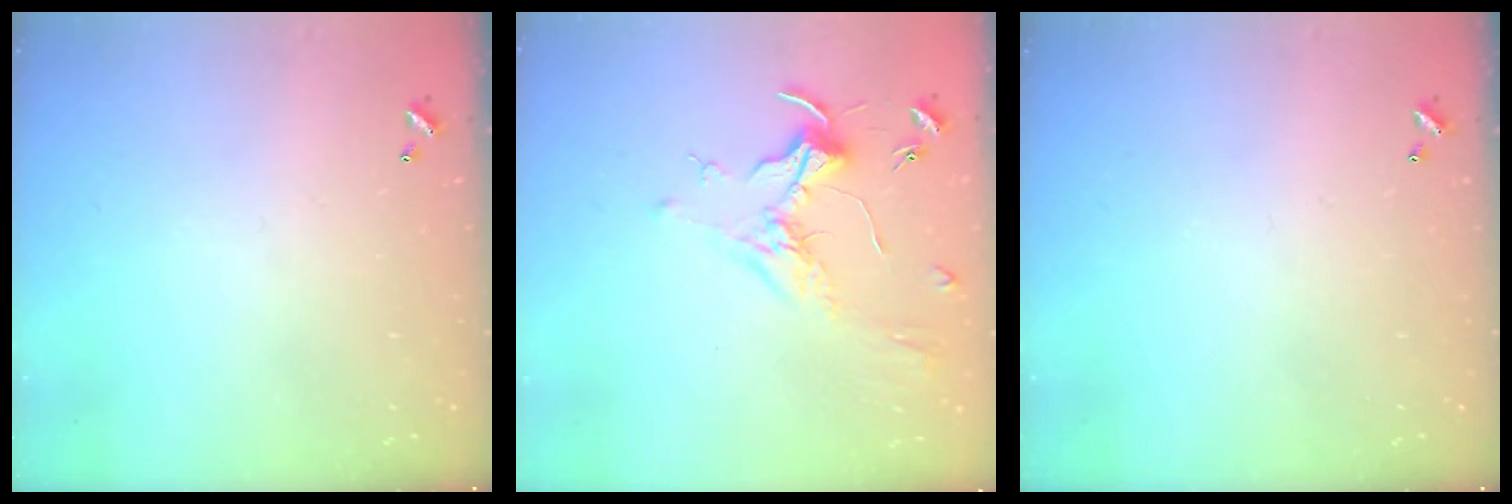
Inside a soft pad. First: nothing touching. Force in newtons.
{"total": 1.9, "press": 1.8, "slide": 0.8}
{"total": 0.0}